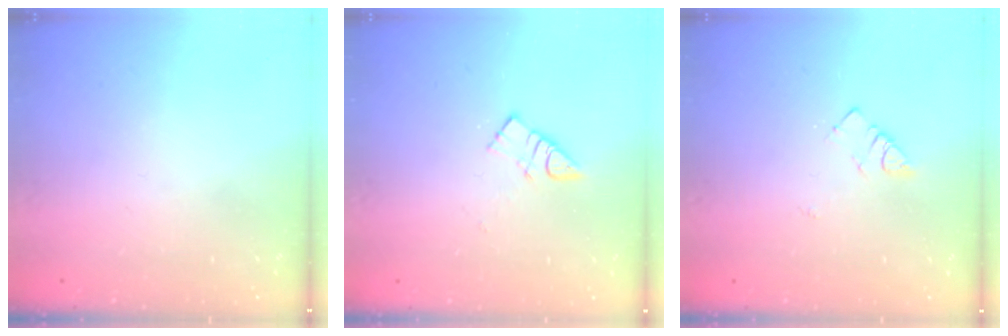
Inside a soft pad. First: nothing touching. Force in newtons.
{"total": 5.9, "press": 5.9, "slide": 0.1}
{"total": 2.8, "press": 2.7, "slide": 0.4}